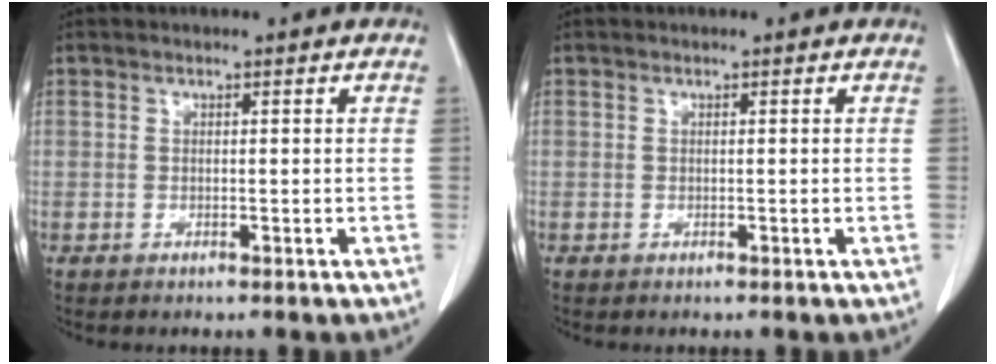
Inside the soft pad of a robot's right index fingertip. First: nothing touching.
{"total": 0.0}